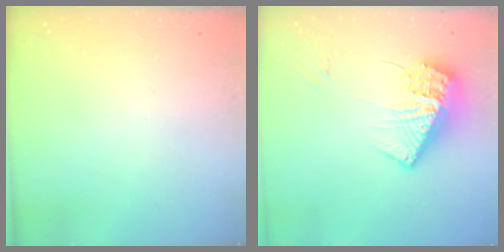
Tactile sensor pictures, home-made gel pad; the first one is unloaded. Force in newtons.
{"total": 14.2, "press": 14.2, "slide": 1.3}